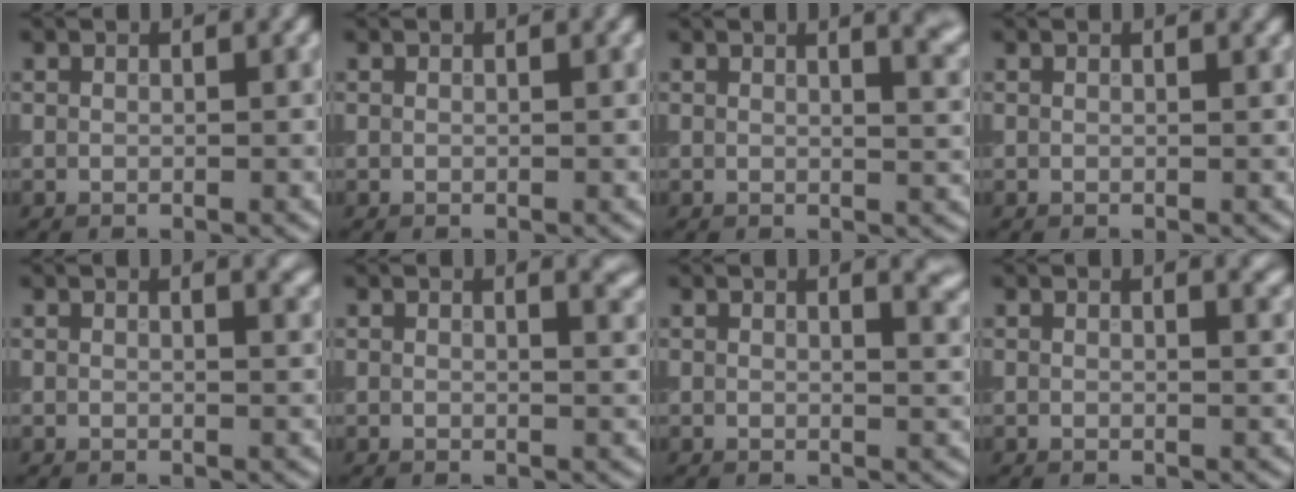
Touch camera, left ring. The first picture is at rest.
{"total": 0.0}
{"total": 4.6, "force": [2.4, 2.0, 3.4], "torque": [-0.010, 0.020, 0.014]}
{"total": 0.8, "force": [0.5, 0.3, 0.5], "torque": [-0.001, 0.003, 0.006]}
{"total": 2.6, "force": [1.8, 1.1, 1.5], "torque": [0.003, 0.005, 0.012]}
{"total": 2.8, "force": [1.8, 1.2, 1.8], "torque": [0.002, 0.005, 0.015]}
{"total": 3.8, "force": [2.2, 1.6, 2.6], "torque": [-0.002, 0.010, 0.017]}
{"total": 2.3, "force": [1.6, 0.9, 1.3], "torque": [0.002, 0.003, 0.012]}